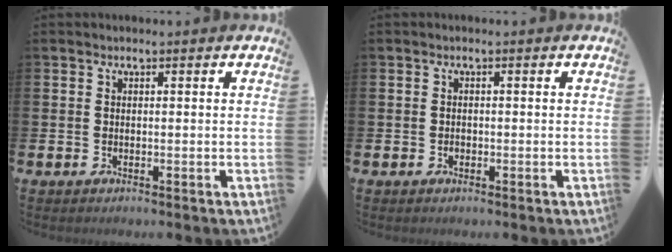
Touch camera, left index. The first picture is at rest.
{"total": 0.7, "force": [-0.3, 0.5, 0.4], "torque": [-0.007, 0.004, -0.008]}